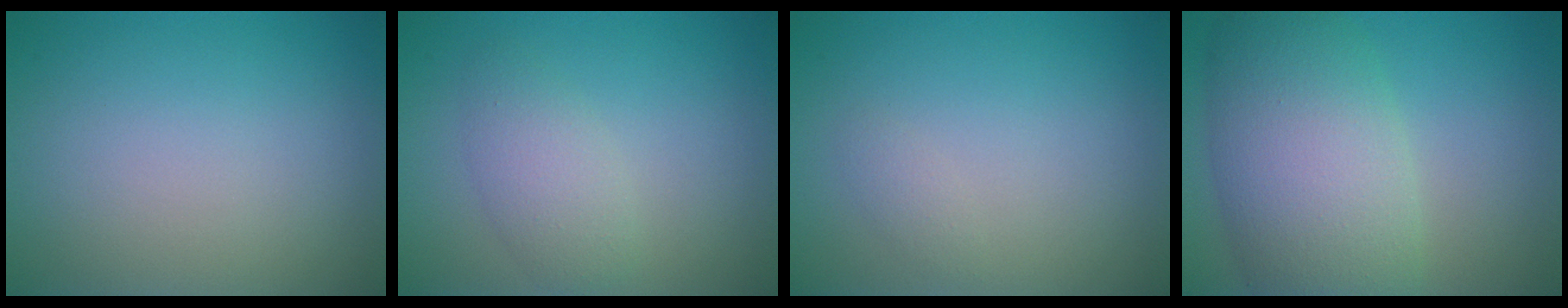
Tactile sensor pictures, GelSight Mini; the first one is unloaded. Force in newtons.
{"total": 2.6, "press": 2.6, "slide": 0.1}
{"total": 0.7, "press": 0.7, "slide": 0.0}
{"total": 9.6, "press": 9.6, "slide": 0.4}